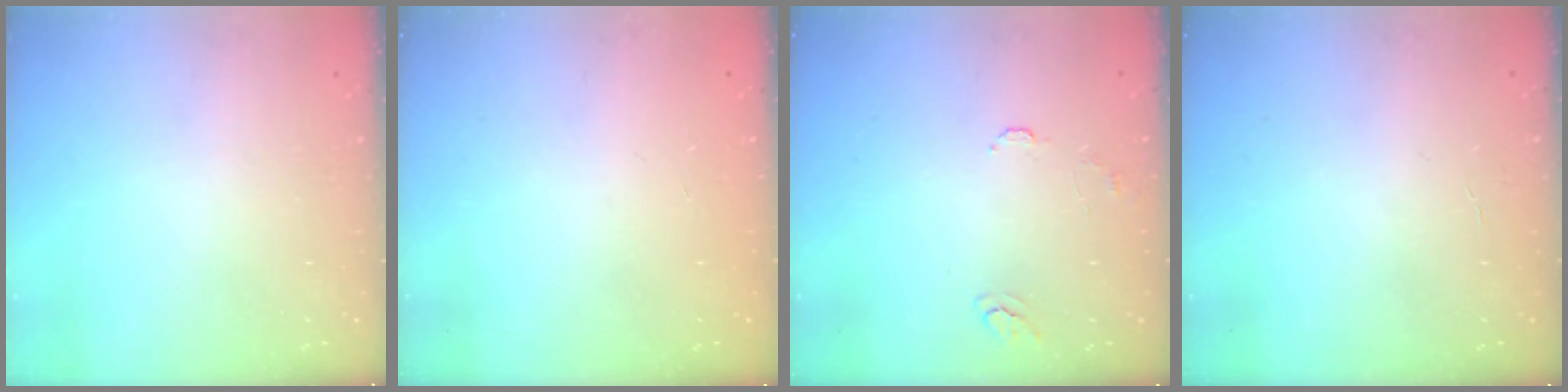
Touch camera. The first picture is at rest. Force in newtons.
{"total": 0.0}
{"total": 6.8, "press": 6.7, "slide": 0.7}
{"total": 1.1, "press": 1.1, "slide": 0.2}